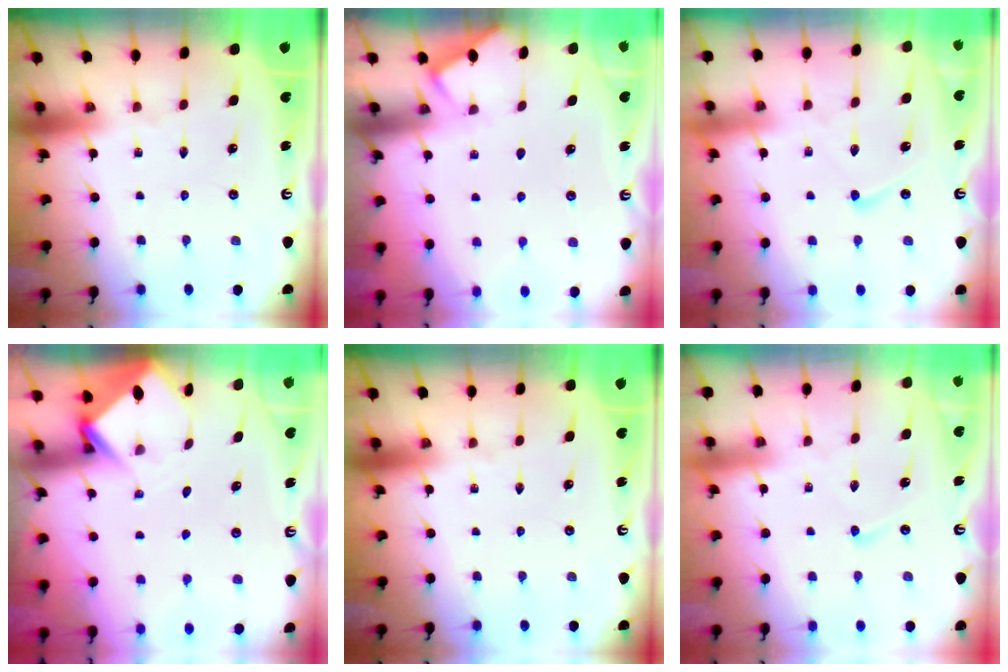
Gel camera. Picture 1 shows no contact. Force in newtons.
{"total": 3.9, "press": 3.9, "slide": 0.5}
{"total": 6.7, "press": 6.6, "slide": 0.7}
{"total": 3.5, "press": 3.4, "slide": 0.3}
{"total": 0.0}
{"total": 3.8, "press": 3.7, "slide": 0.6}